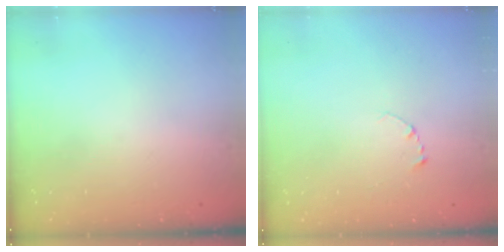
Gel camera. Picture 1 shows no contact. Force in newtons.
{"total": 2.3, "press": 2.3, "slide": 0.2}